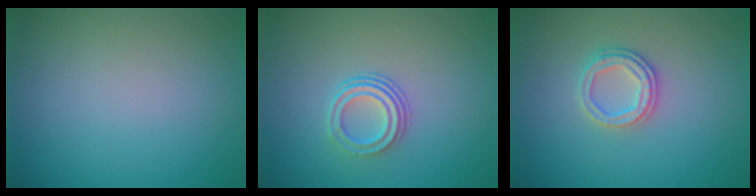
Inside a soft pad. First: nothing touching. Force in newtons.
{"total": 3.0, "press": 2.2, "slide": 2.1}
{"total": 2.4, "press": 2.3, "slide": 0.7}